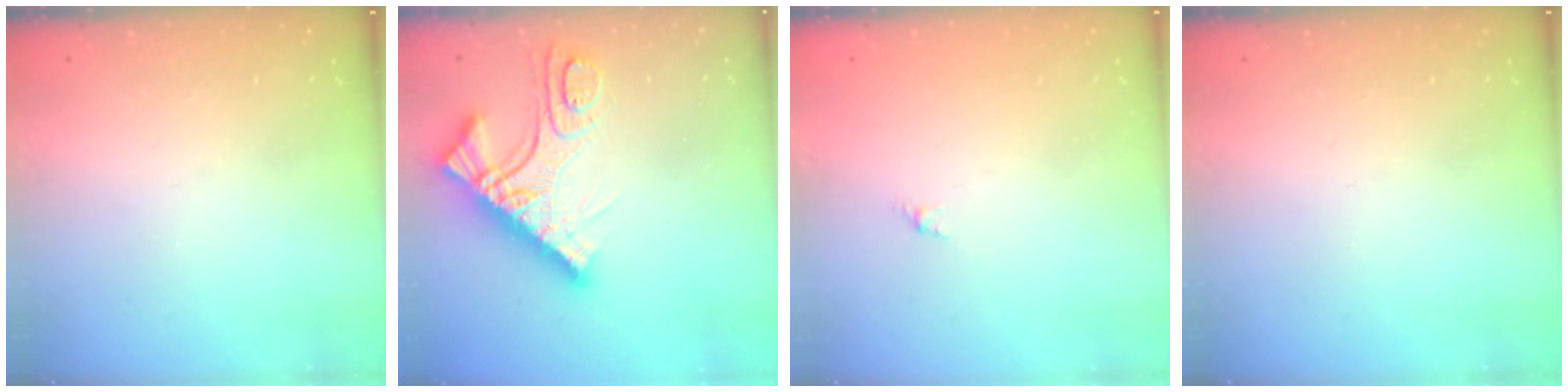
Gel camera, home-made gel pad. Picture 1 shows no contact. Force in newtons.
{"total": 15.9, "press": 15.8, "slide": 1.7}
{"total": 1.1, "press": 1.0, "slide": 0.5}
{"total": 0.0}